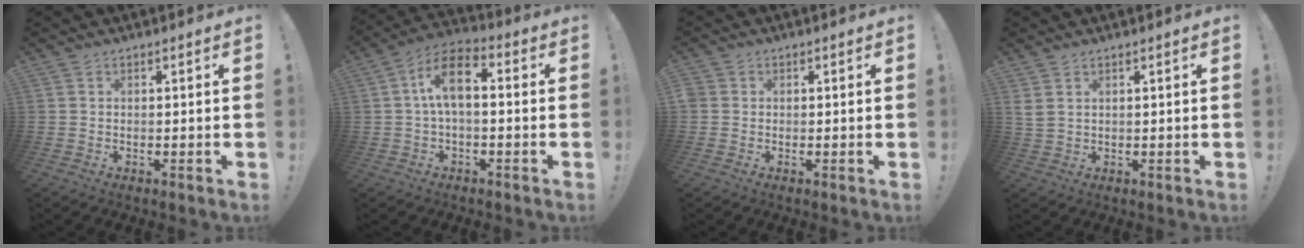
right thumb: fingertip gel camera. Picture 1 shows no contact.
{"total": 10.0, "force": [0.9, 4.9, 8.6], "torque": [-0.167, 0.015, 0.020]}
{"total": 1.2, "force": [0.1, 1.1, 0.5], "torque": [-0.011, 0.003, 0.003]}
{"total": 2.6, "force": [1.4, 1.4, 1.7], "torque": [-0.037, 0.000, 0.029]}